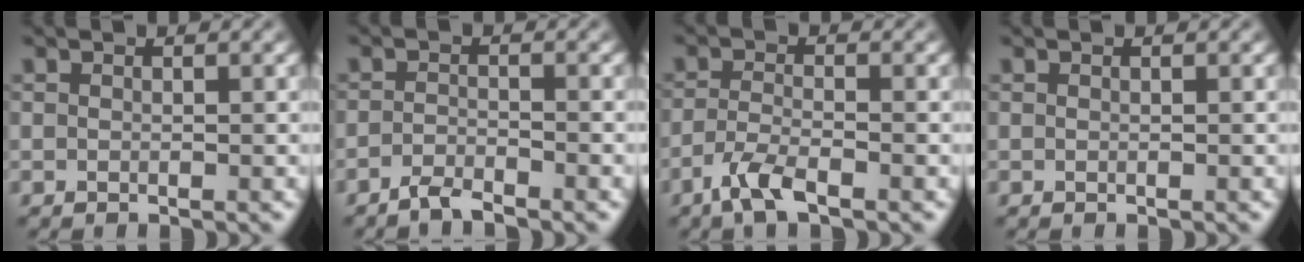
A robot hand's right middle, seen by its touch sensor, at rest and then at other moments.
{"total": 2.0, "force": [-1.7, 0.3, 0.9], "torque": [-0.019, 0.000, -0.039]}
{"total": 3.3, "force": [-2.3, 0.8, 2.3], "torque": [-0.051, 0.000, -0.052]}
{"total": 0.0}